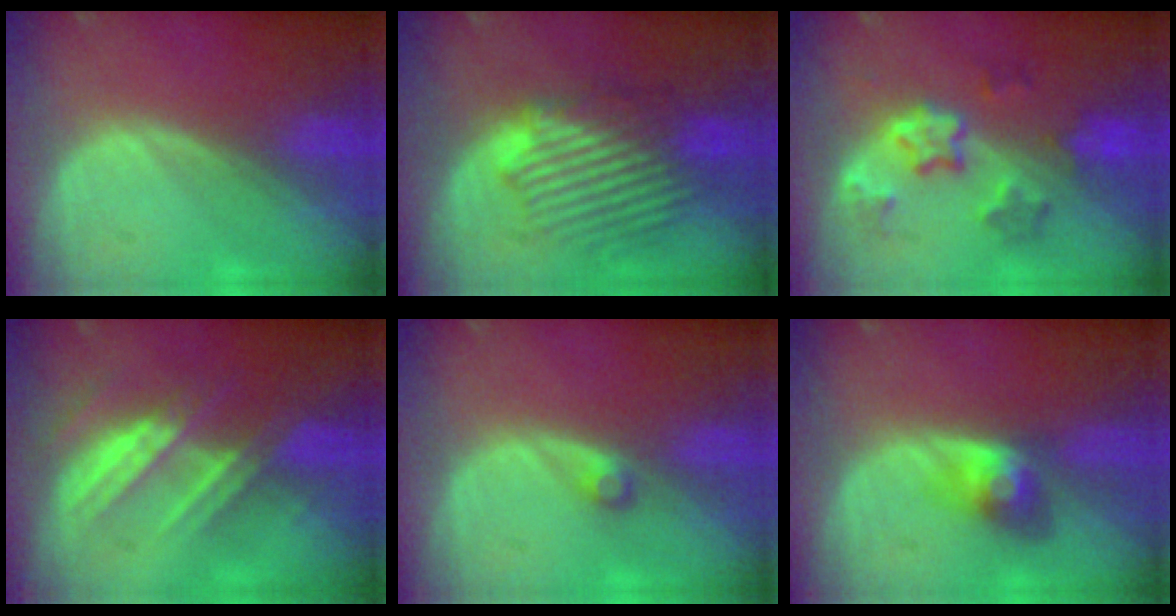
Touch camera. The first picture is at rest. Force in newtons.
{"total": 8.6, "press": 8.5, "slide": 1.6}
{"total": 6.4, "press": 6.1, "slide": 1.7}
{"total": 7.3, "press": 6.8, "slide": 2.7}
{"total": 1.3, "press": 1.2, "slide": 0.3}
{"total": 3.9, "press": 3.9, "slide": 0.2}